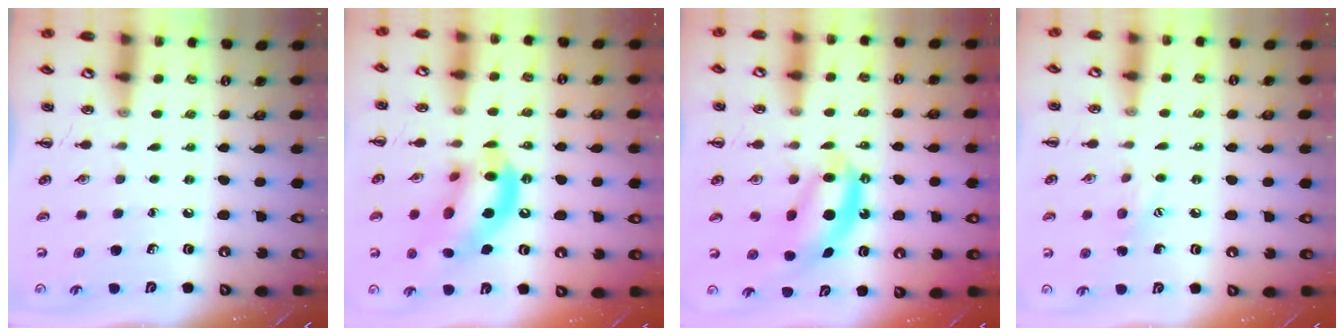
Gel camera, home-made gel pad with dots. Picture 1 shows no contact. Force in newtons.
{"total": 14.9, "press": 14.6, "slide": 3.0}
{"total": 7.4, "press": 7.3, "slide": 1.2}
{"total": 6.4, "press": 6.3, "slide": 1.5}